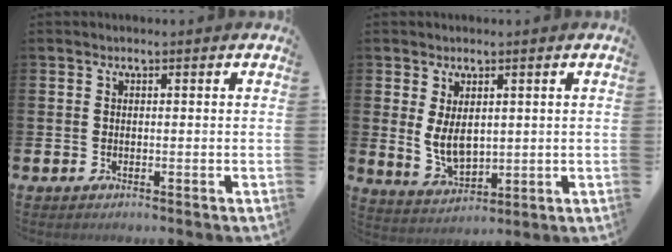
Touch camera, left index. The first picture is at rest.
{"total": 4.7, "force": [1.5, 2.6, 3.6], "torque": [-0.051, -0.008, 0.024]}